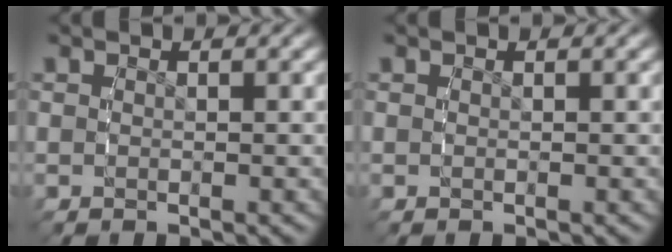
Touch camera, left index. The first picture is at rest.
{"total": 0.0}